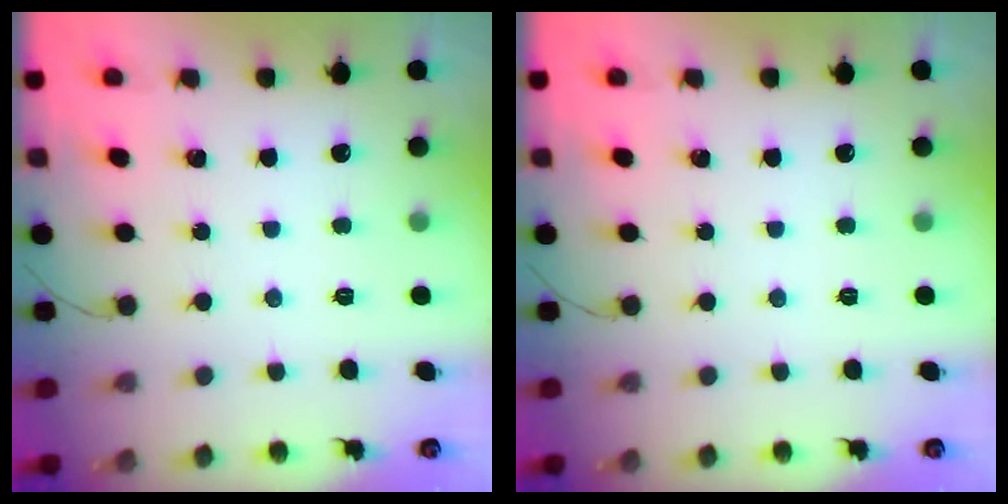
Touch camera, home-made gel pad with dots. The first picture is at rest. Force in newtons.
{"total": 0.0}